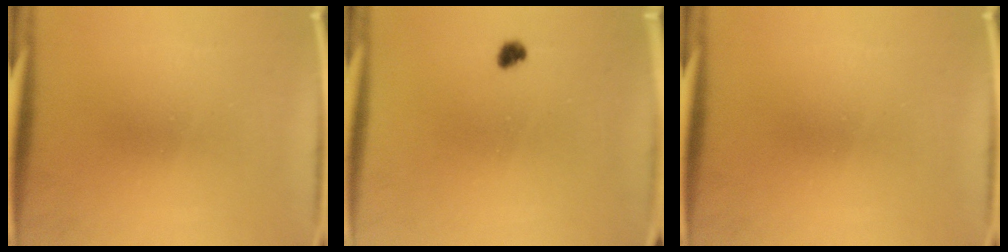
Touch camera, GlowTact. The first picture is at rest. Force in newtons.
{"total": 1.7}
{"total": 0.0}